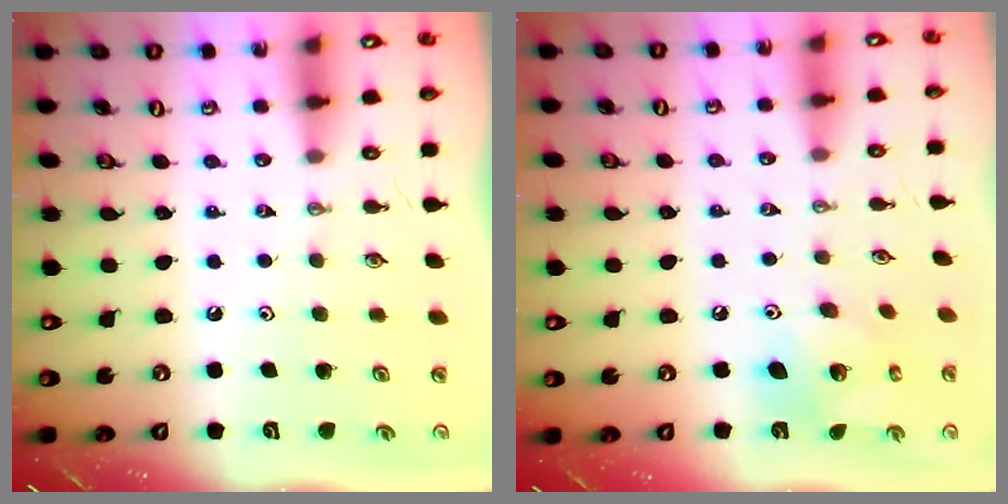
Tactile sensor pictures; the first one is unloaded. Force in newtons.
{"total": 10.6, "press": 10.6, "slide": 0.8}